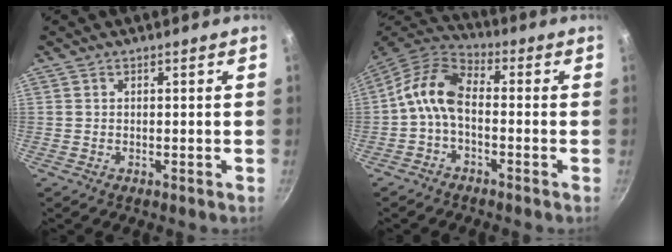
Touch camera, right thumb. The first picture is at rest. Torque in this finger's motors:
{"motor_torque": [0.40, 0.38, 0.21, -0.08, 0.39]}